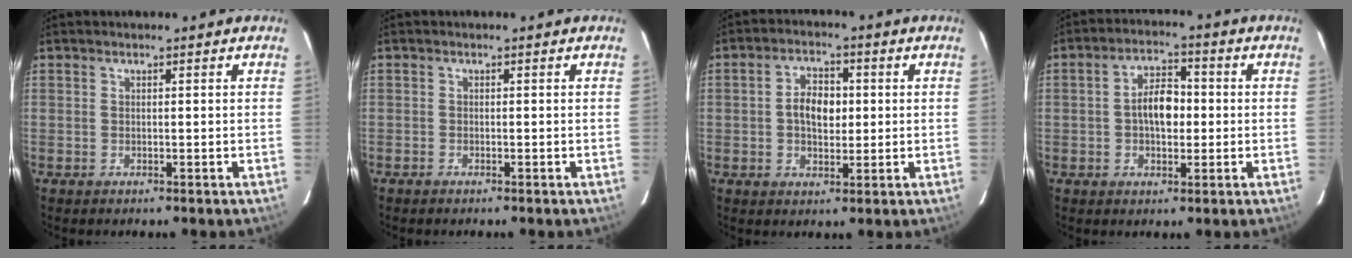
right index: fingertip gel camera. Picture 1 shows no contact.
{"total": 0.6, "force": [-0.5, 0.2, 0.0], "torque": [-0.002, 0.001, -0.011]}
{"total": 6.2, "force": [0.3, 3.9, 4.8], "torque": [-0.084, 0.013, 0.007]}
{"total": 6.7, "force": [-0.2, 3.8, 5.5], "torque": [-0.096, 0.018, -0.001]}